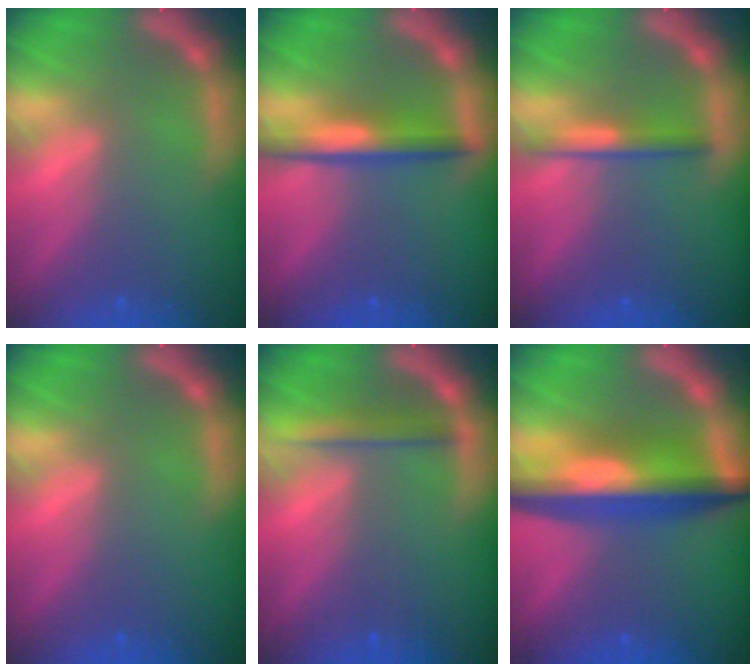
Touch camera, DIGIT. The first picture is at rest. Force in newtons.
{"total": 4.0}
{"total": 2.4}
{"total": 0.0}
{"total": 2.5}
{"total": 9.1}